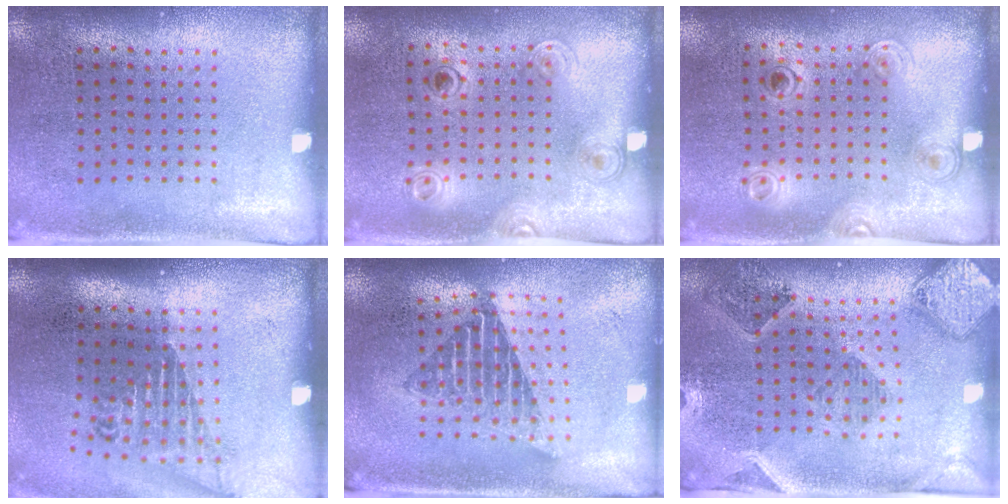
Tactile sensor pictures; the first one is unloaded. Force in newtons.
{"total": 1.1, "press": 0.9, "slide": 0.6}
{"total": 1.1, "press": 0.9, "slide": 0.6}
{"total": 1.7, "press": 1.3, "slide": 1.1}
{"total": 1.6, "press": 1.3, "slide": 0.9}
{"total": 1.6, "press": 1.5, "slide": 0.3}